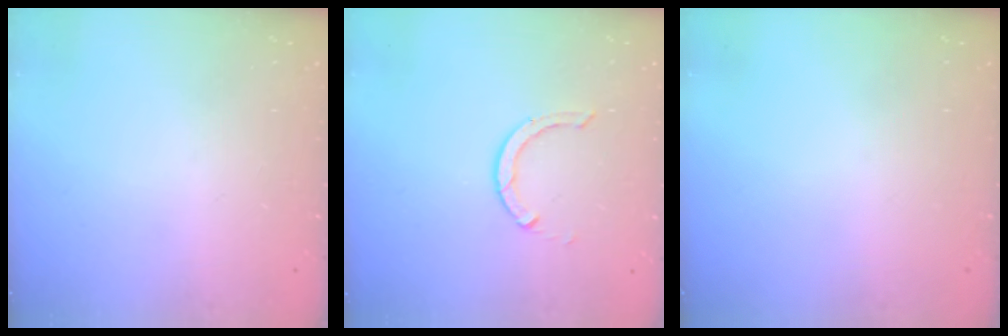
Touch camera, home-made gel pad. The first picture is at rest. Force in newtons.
{"total": 2.9, "press": 2.9, "slide": 0.4}
{"total": 0.0}